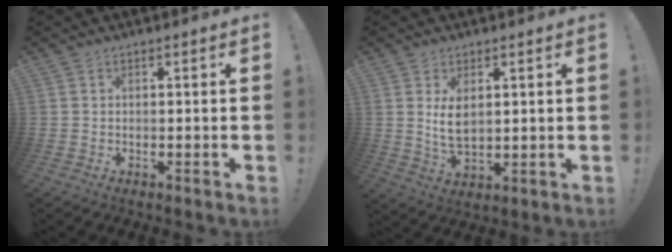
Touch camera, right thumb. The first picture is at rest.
{"total": 6.1, "force": [1.8, 3.2, 4.9], "torque": [-0.077, -0.015, 0.026]}